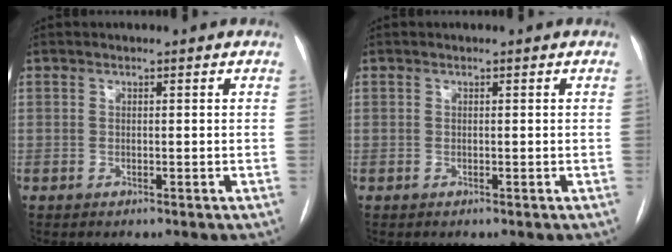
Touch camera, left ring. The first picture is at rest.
{"total": 0.0}